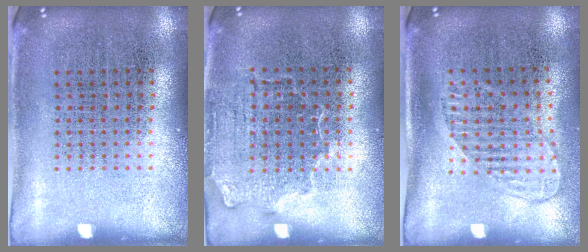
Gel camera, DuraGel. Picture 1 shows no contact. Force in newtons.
{"total": 1.5, "press": 1.2, "slide": 0.8}
{"total": 1.4, "press": 1.2, "slide": 0.7}